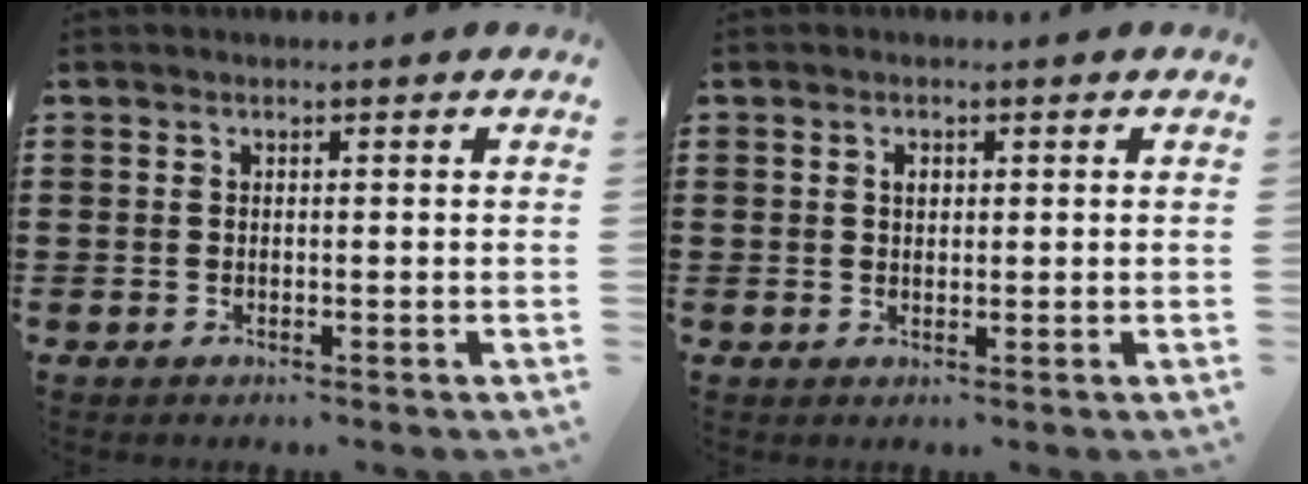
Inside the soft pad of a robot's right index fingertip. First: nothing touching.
{"total": 1.4, "force": [0.4, 0.9, 0.9], "torque": [-0.020, 0.006, 0.008]}